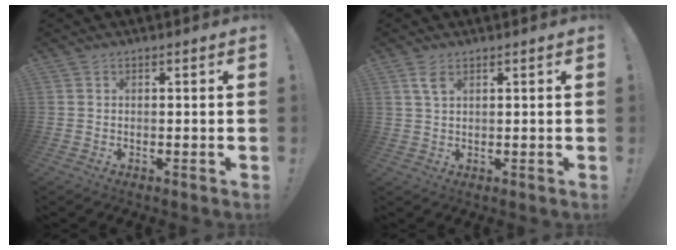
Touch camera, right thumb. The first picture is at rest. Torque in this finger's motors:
{"motor_torque": [0.04, 0.05, -0.12, -0.15, 0.01]}